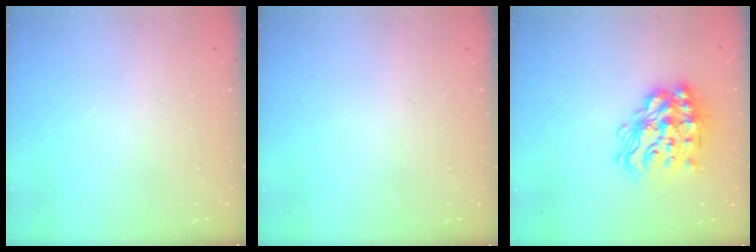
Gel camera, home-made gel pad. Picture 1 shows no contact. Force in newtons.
{"total": 0.0}
{"total": 19.7, "press": 19.7, "slide": 1.5}